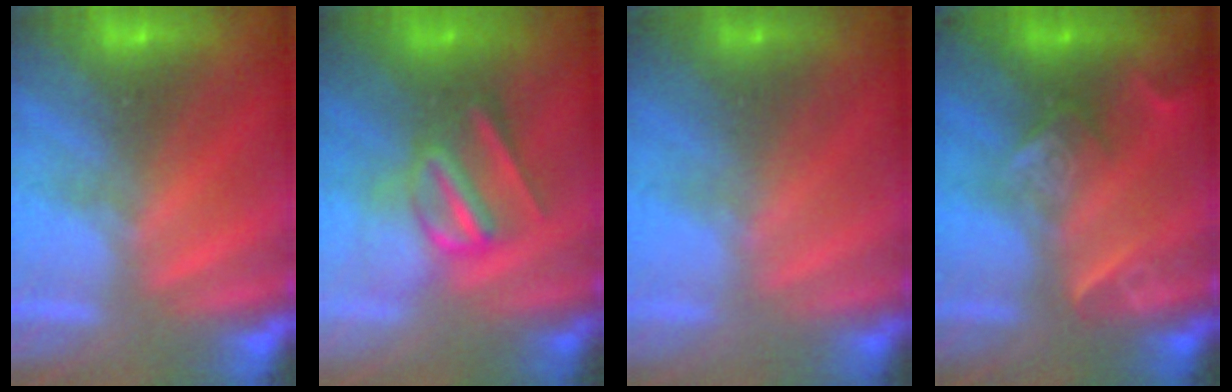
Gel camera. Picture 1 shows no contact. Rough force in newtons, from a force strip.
{"total": 2.9}
{"total": 1.6}
{"total": 2.4}